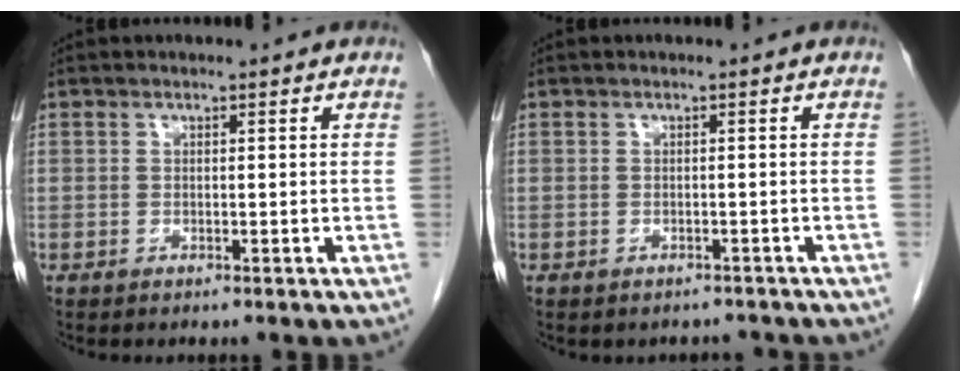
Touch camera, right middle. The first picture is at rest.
{"total": 2.2, "force": [-1.9, 1.1, 0.1], "torque": [0.001, 0.003, -0.026]}